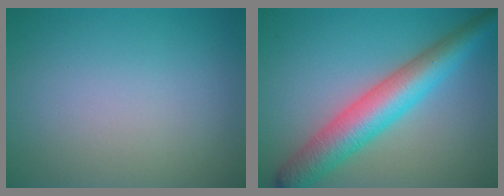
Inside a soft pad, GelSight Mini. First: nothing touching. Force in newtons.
{"total": 7.2, "press": 7.2, "slide": 0.1}